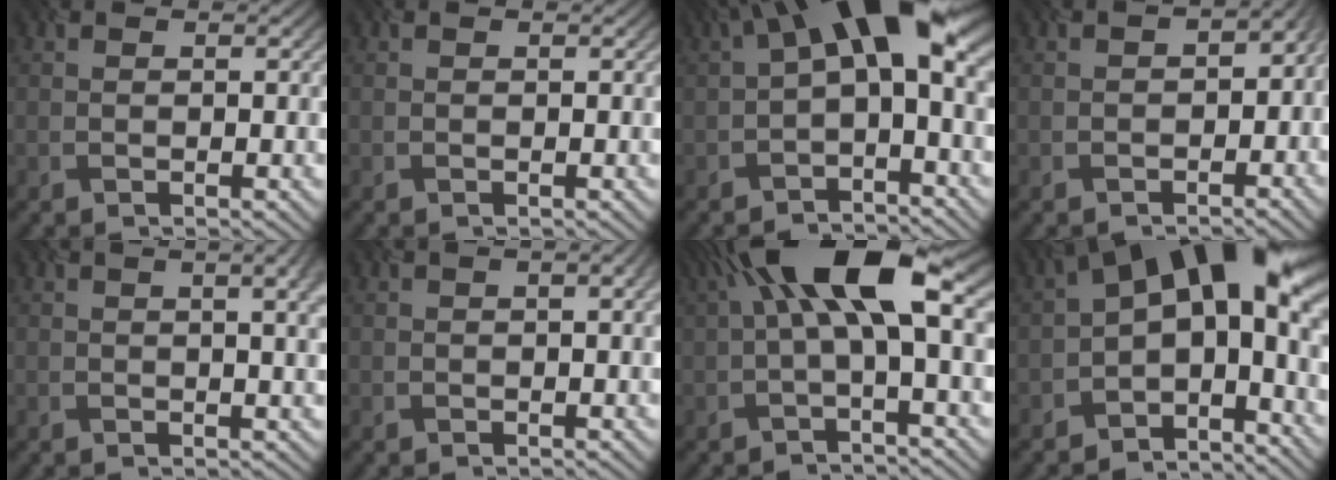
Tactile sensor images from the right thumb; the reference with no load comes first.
{"total": 0.0}
{"total": 11.9, "force": [1.9, 5.0, 10.7], "torque": [-0.173, 0.016, 0.024]}
{"total": 4.4, "force": [-2.1, 2.4, 3.1], "torque": [-0.032, -0.010, -0.020]}
{"total": 6.5, "force": [1.6, 2.6, 5.8], "torque": [-0.048, 0.031, 0.000]}
{"total": 2.7, "force": [0.5, 1.1, 2.4], "torque": [-0.021, 0.009, -0.005]}
{"total": 13.2, "force": [3.4, 4.2, 12.0], "torque": [-0.219, 0.021, 0.060]}
{"total": 16.0, "force": [0.1, 8.1, 13.9], "torque": [-0.204, 0.012, 0.012]}